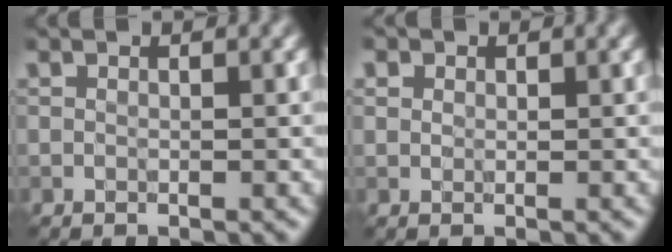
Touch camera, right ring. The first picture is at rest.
{"total": 0.7, "force": [0.4, 0.5, -0.2], "torque": [0.014, 0.002, 0.005]}